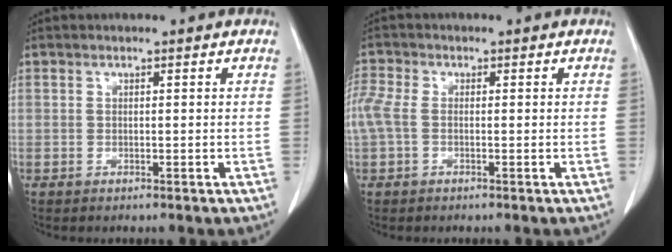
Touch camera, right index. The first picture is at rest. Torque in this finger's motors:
{"motor_torque": [0.62, -0.33, 0.36, 0.10]}